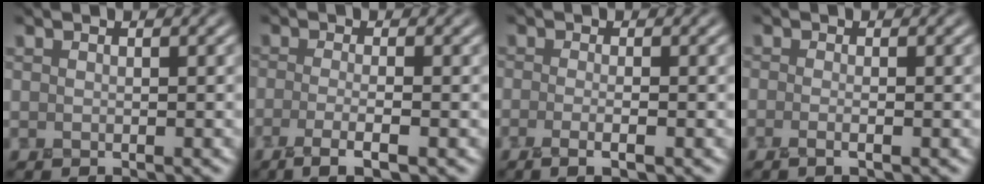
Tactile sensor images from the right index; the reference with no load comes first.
{"total": 2.7, "force": [-1.3, 0.5, 2.3], "torque": [-0.045, -0.001, -0.031]}
{"total": 2.1, "force": [-0.7, 0.6, 1.8], "torque": [-0.026, -0.001, -0.018]}
{"total": 1.1, "force": [-0.3, 0.4, 1.0], "torque": [-0.013, -0.002, -0.012]}